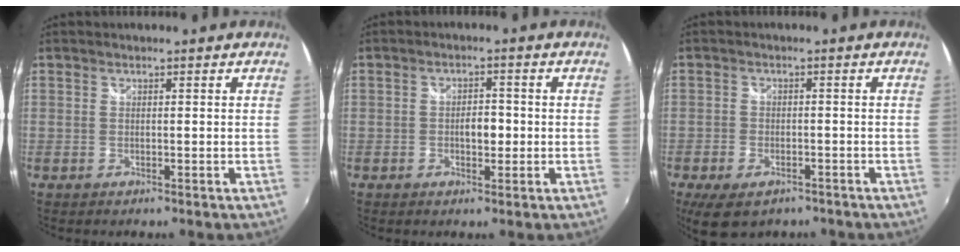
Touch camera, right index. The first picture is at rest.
{"total": 3.4, "force": [-0.5, 1.9, 2.7], "torque": [-0.044, 0.003, -0.010]}
{"total": 8.5, "force": [-5.6, 4.5, 4.6], "torque": [-0.107, -0.023, -0.087]}